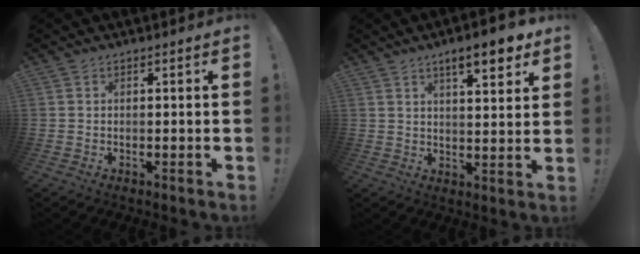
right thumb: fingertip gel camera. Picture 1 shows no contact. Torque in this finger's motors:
{"motor_torque": [-0.07, 1.78, 0.90, 0.73, 0.02]}